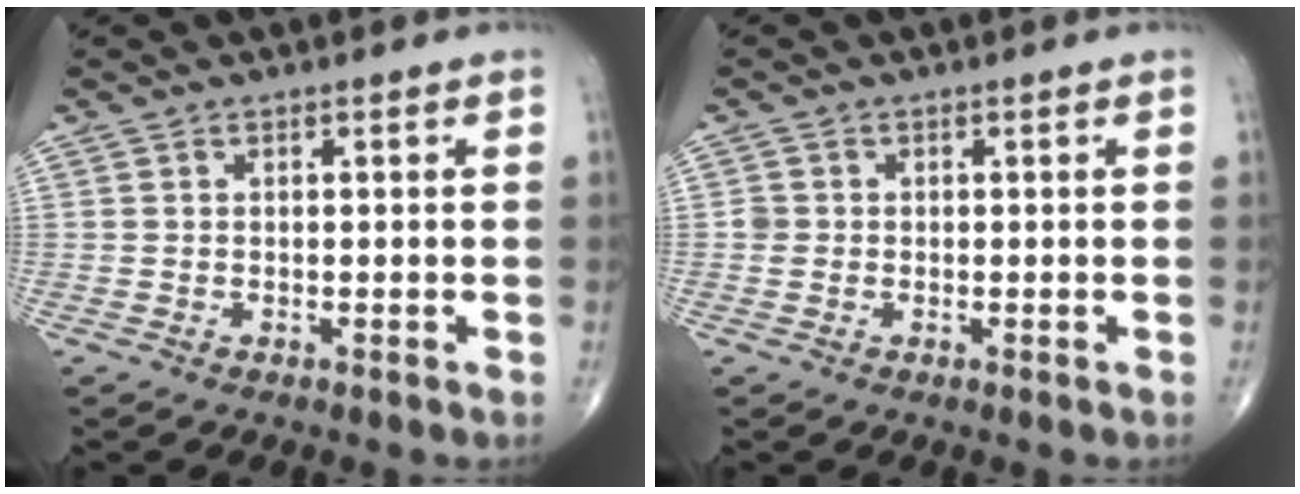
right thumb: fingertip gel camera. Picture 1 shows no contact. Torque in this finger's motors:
{"motor_torque": [0.04, 0.24, 0.15, 0.04, 0.04]}